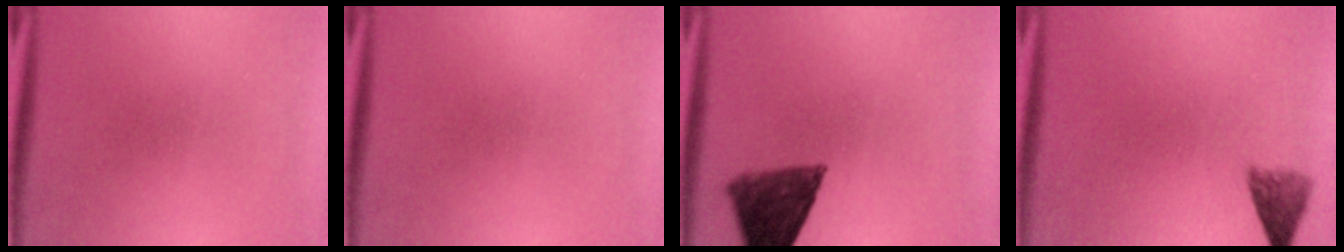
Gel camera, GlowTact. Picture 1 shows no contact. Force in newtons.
{"total": 0.0}
{"total": 9.4}
{"total": 2.8}